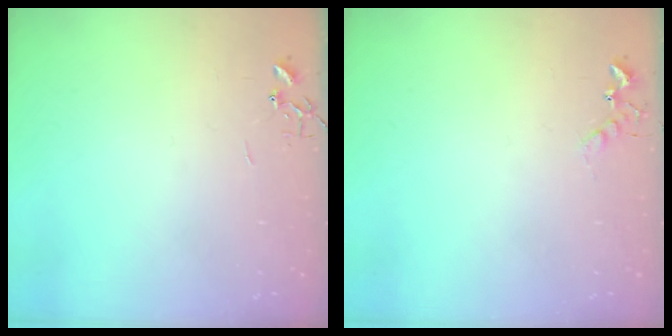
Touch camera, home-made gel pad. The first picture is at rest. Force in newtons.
{"total": 5.2, "press": 5.1, "slide": 0.9}